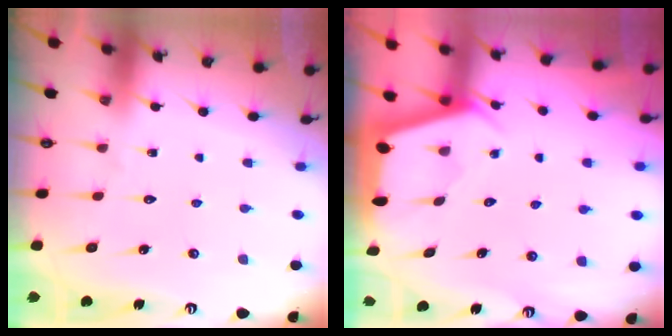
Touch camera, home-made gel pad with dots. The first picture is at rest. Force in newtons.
{"total": 2.2, "press": 2.2, "slide": 0.3}